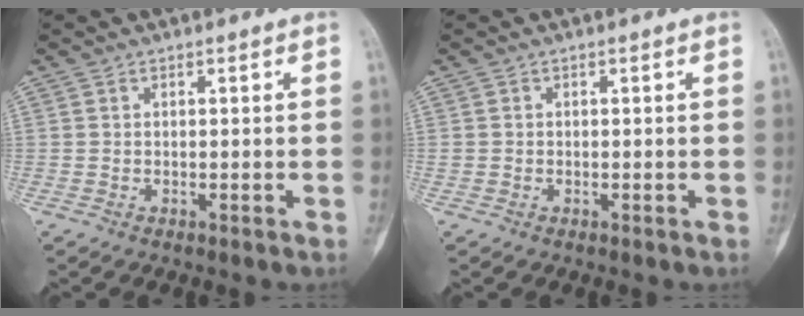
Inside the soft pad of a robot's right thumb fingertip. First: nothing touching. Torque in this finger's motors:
{"motor_torque": [2.57, 2.44, 0.21, -0.29, -0.02]}